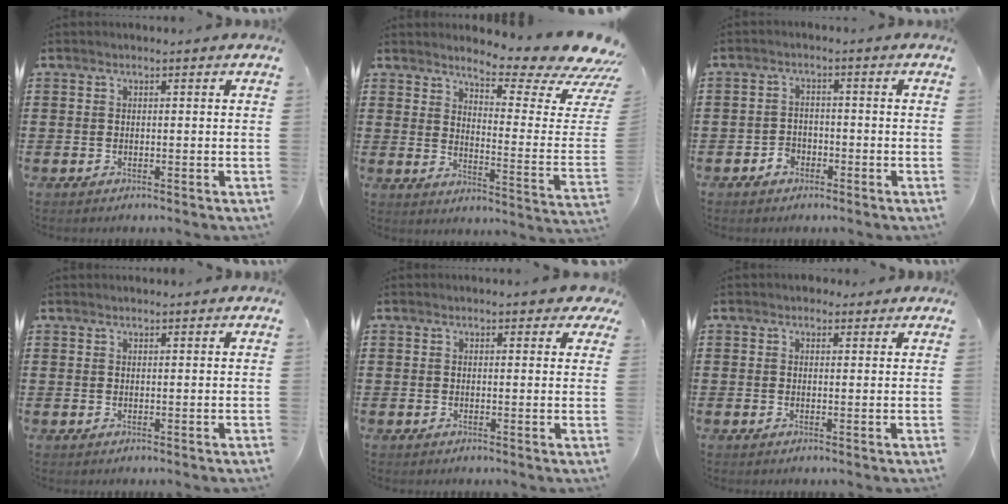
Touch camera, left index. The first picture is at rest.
{"total": 7.2, "force": [6.1, 0.7, 3.7], "torque": [-0.067, -0.062, 0.099]}
{"total": 2.4, "force": [-1.7, 1.7, 0.5], "torque": [-0.014, 0.003, -0.037]}
{"total": 0.7, "force": [0.7, 0.1, 0.2], "torque": [-0.005, 0.000, 0.013]}
{"total": 1.7, "force": [1.3, 0.7, 0.7], "torque": [-0.011, 0.004, 0.023]}
{"total": 1.6, "force": [1.3, 1.0, 0.1], "torque": [0.001, 0.005, 0.022]}